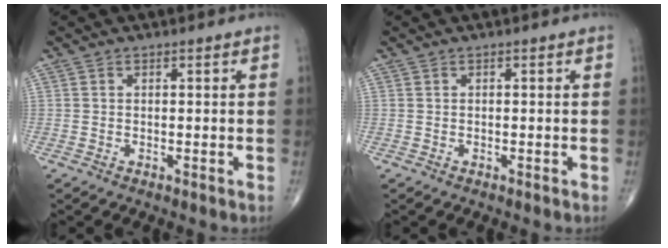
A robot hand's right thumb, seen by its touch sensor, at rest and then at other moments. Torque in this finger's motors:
{"motor_torque": [-0.04, -0.05, -0.01, 0.05, 0.01]}